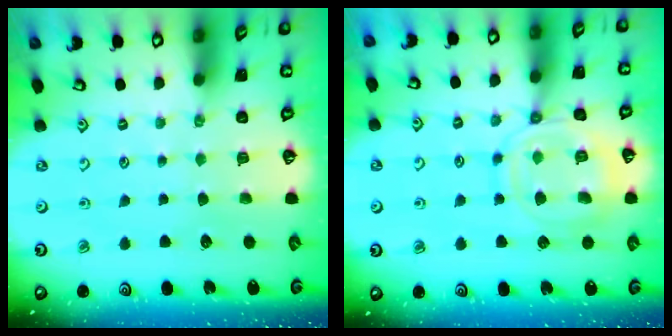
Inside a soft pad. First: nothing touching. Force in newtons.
{"total": 12.3, "press": 12.3, "slide": 1.1}